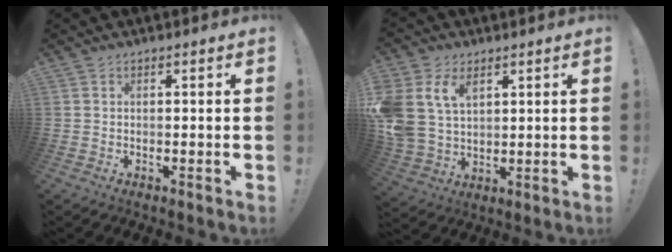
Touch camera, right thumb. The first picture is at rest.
{"total": 12.6, "force": [5.4, 9.0, 7.0], "torque": [-0.165, -0.020, 0.110]}